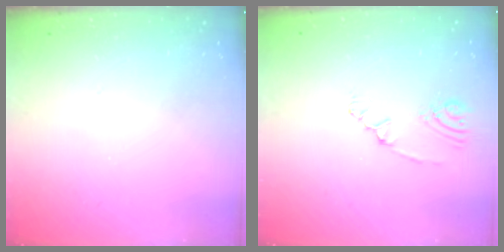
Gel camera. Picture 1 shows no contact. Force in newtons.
{"total": 2.5, "press": 2.3, "slide": 1.0}